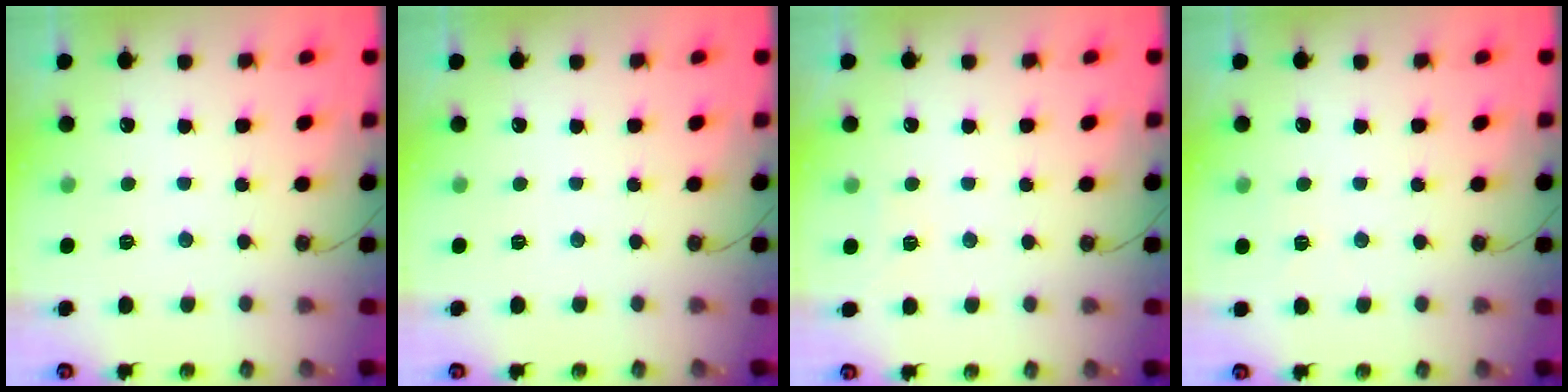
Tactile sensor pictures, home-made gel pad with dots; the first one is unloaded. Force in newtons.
{"total": 0.0}
{"total": 2.9, "press": 2.9, "slide": 0.7}
{"total": 2.7, "press": 2.7, "slide": 0.5}